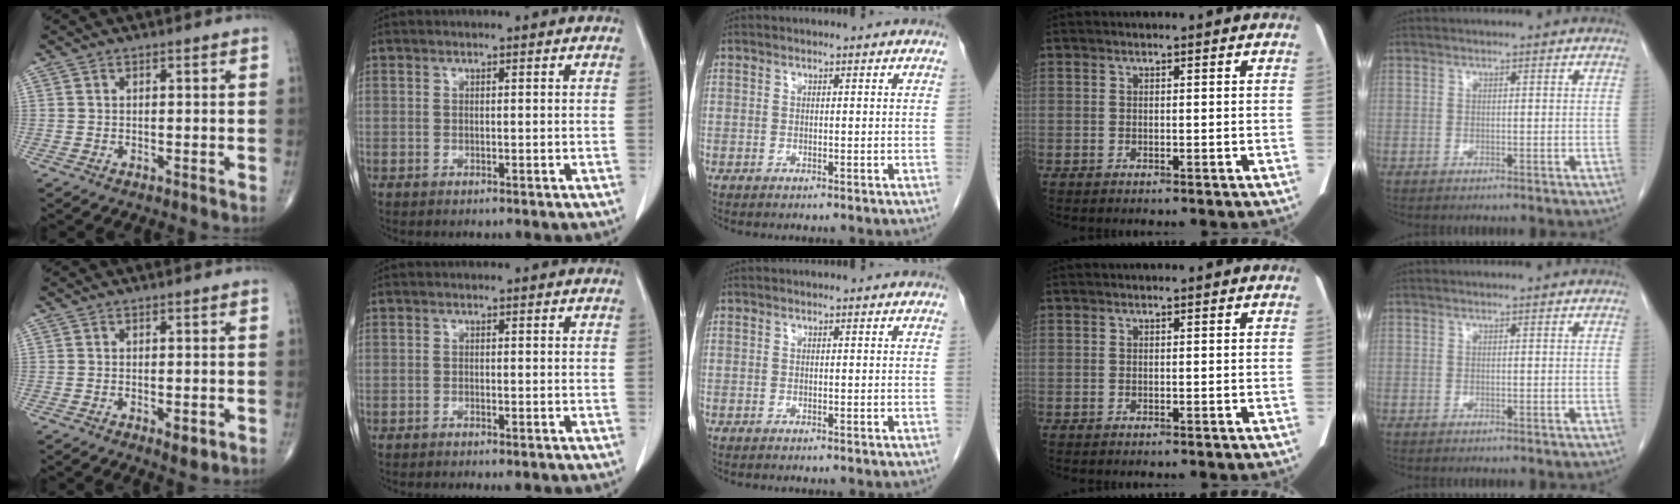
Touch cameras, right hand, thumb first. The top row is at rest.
{"thumb": {"total": 2.5, "force": [-0.9, 1.0, 2.1], "torque": [-0.028, -0.002, -0.009]}, "index": {"total": 2.8, "force": [-2.4, 0.7, 1.4], "torque": [-0.018, -0.006, -0.024]}}